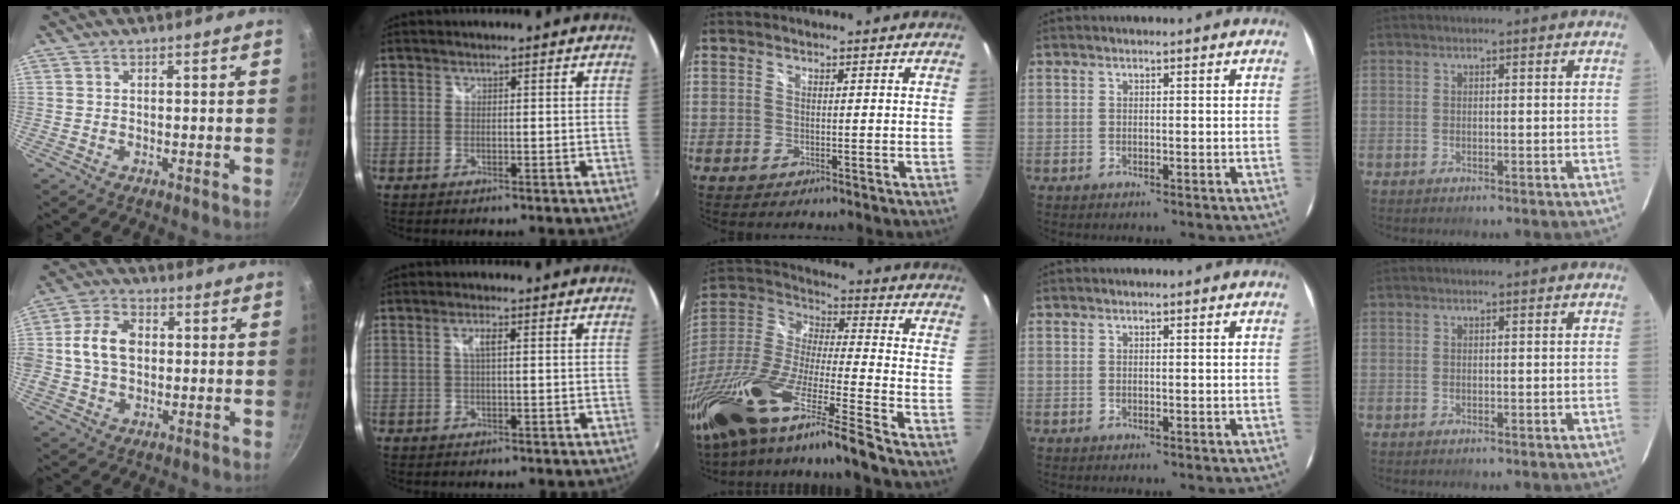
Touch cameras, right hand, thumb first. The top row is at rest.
{"thumb": {"total": 10.0, "force": [0.6, 7.3, 6.8], "torque": [-0.112, 0.016, -0.001]}, "index": {"total": 2.1, "force": [0.4, 0.2, 2.1], "torque": [-0.038, 0.003, 0.005]}, "middle": {"total": 22.6, "force": [-17.3, -0.2, 14.5], "torque": [-0.262, -0.055, -0.323]}}